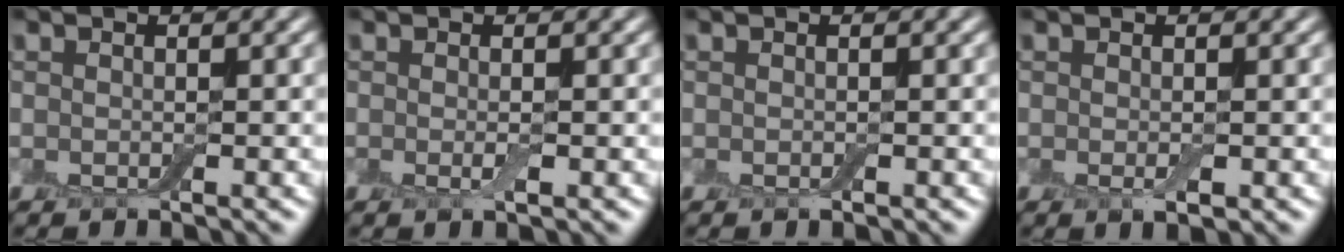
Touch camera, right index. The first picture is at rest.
{"total": 0.7, "force": [-0.2, 0.1, 0.7], "torque": [-0.014, -0.005, -0.002]}
{"total": 0.0}
{"total": 0.7, "force": [-0.1, 0.2, 0.6], "torque": [-0.009, -0.002, 0.000]}